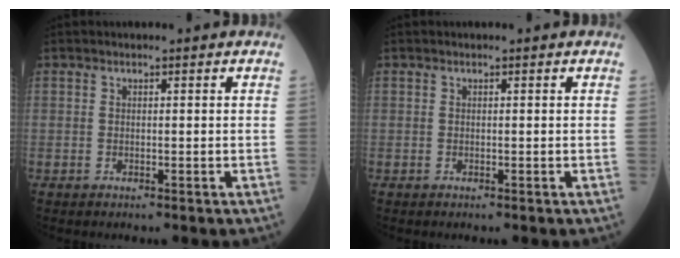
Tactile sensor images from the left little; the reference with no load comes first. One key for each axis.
{"total": 0.0}